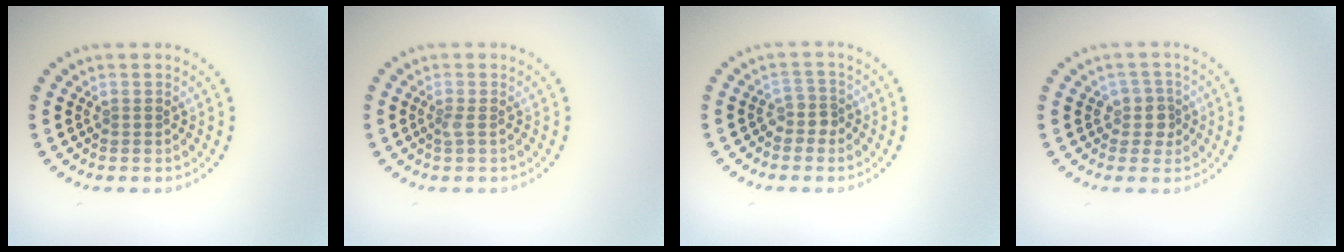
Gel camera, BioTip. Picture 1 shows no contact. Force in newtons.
{"total": 0.6, "press": 0.5, "slide": 0.4}
{"total": 1.6, "press": 1.3, "slide": 1.0}
{"total": 2.0, "press": 1.7, "slide": 1.1}